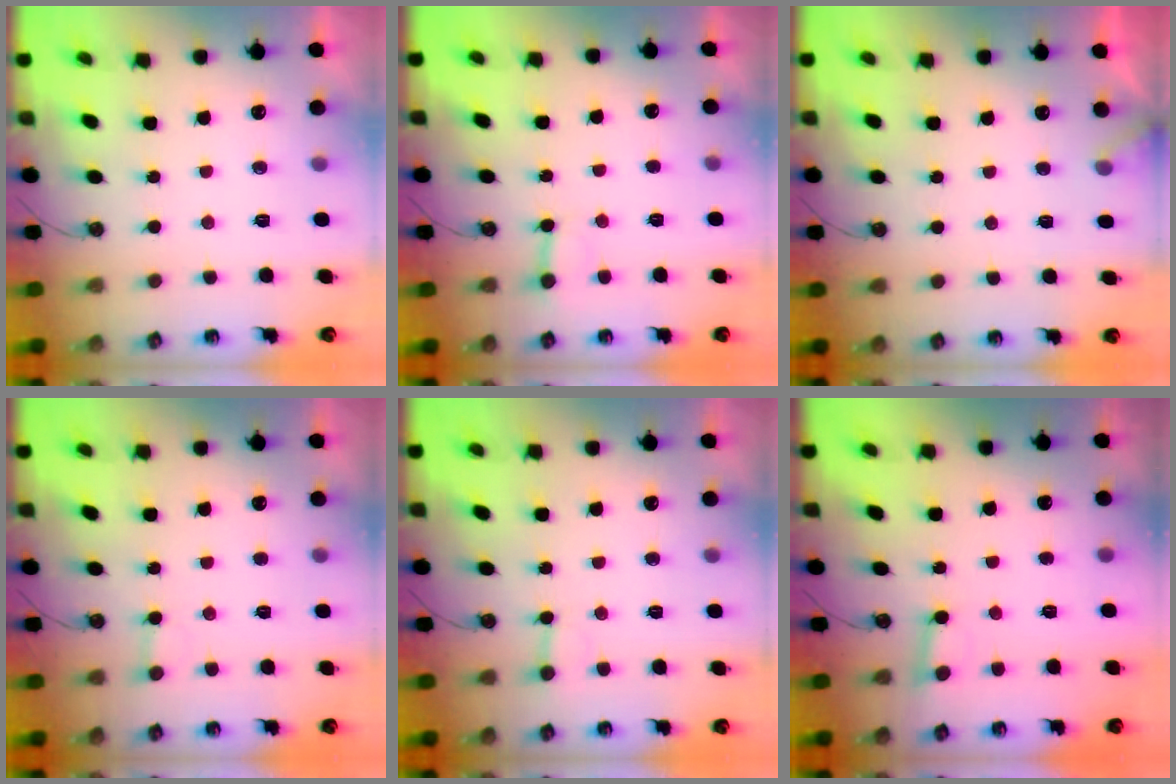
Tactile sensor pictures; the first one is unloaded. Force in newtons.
{"total": 3.1, "press": 3.1, "slide": 0.7}
{"total": 3.8, "press": 3.8, "slide": 0.3}
{"total": 1.9, "press": 1.9, "slide": 0.2}
{"total": 3.6, "press": 3.6, "slide": 0.3}
{"total": 2.6, "press": 2.5, "slide": 0.7}